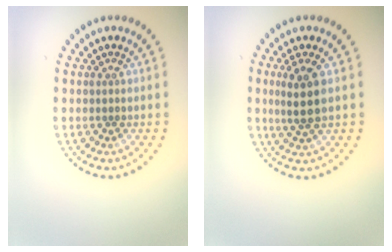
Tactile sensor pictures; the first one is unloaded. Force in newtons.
{"total": 2.9, "press": 2.5, "slide": 1.3}